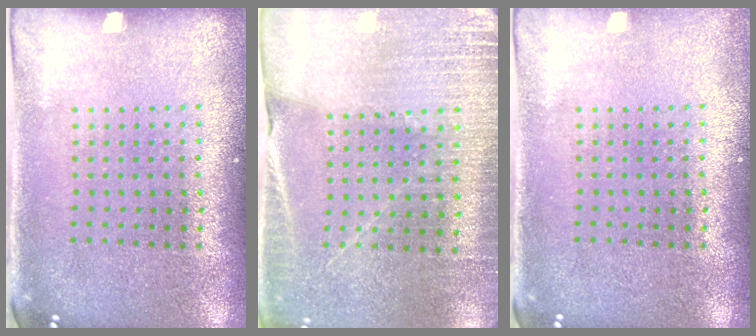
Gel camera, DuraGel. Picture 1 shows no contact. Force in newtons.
{"total": 2.9, "press": 2.9, "slide": 0.2}
{"total": 0.7, "press": 0.7, "slide": 0.1}